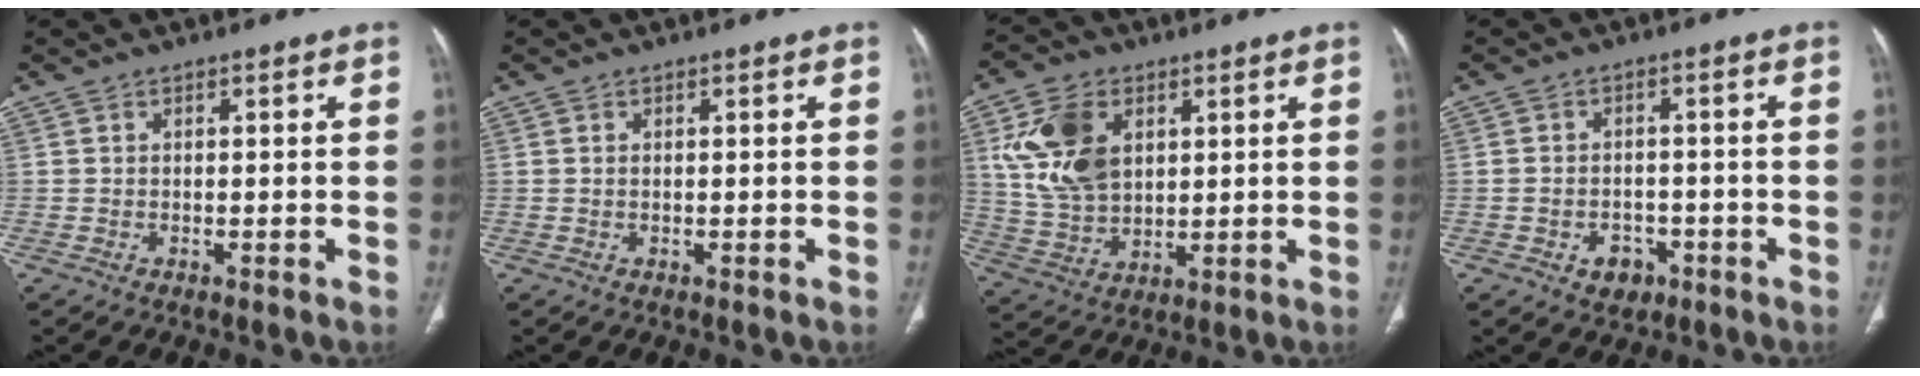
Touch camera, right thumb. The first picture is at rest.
{"total": 0.0}
{"total": 13.6, "force": [4.2, 9.2, 9.1], "torque": [-0.159, -0.009, 0.091]}
{"total": 4.4, "force": [-2.1, 3.4, 1.9], "torque": [-0.013, 0.017, -0.022]}